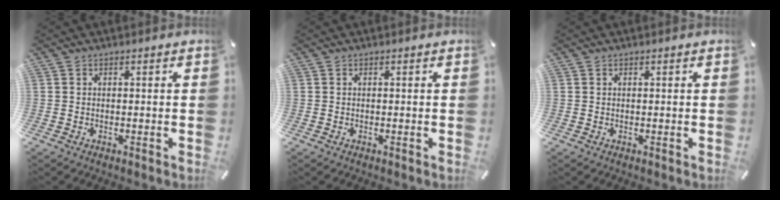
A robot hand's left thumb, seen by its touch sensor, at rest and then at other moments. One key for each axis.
{"total": 0.0}
{"total": 0.0}